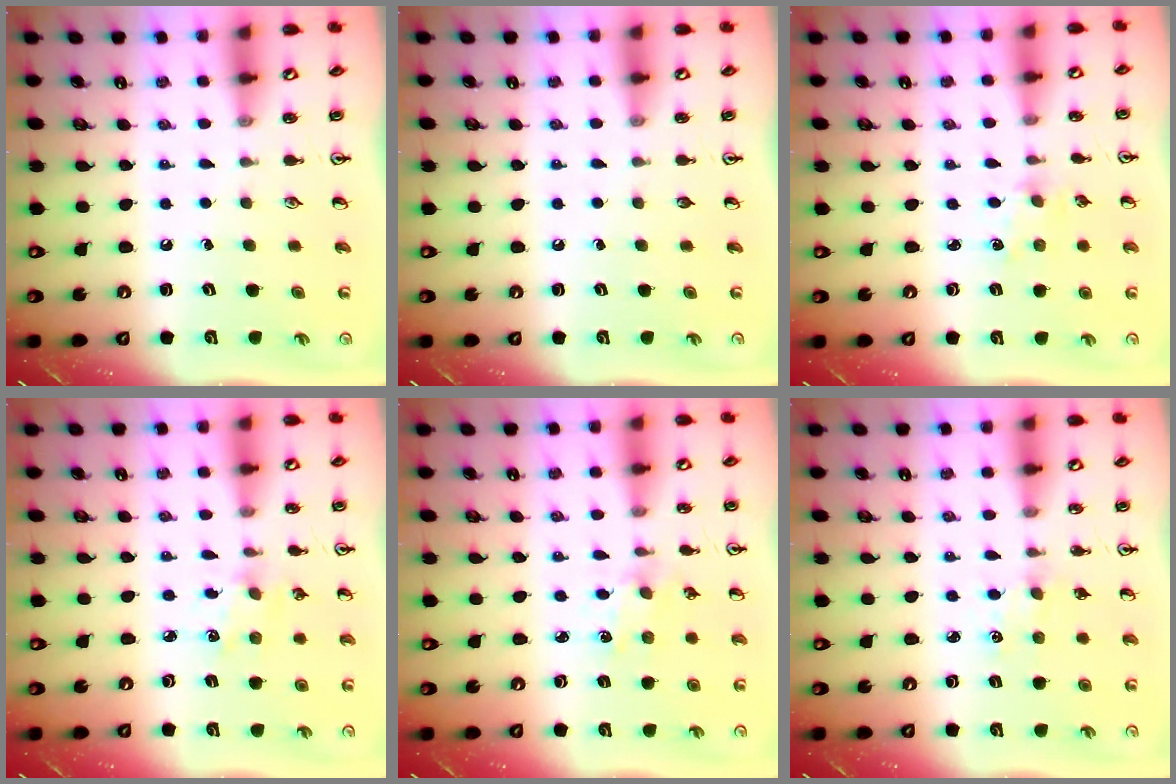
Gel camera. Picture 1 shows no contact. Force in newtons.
{"total": 0.0}
{"total": 1.9, "press": 1.8, "slide": 0.4}
{"total": 2.0, "press": 2.0, "slide": 0.5}
{"total": 2.0, "press": 2.0, "slide": 0.4}
{"total": 1.2, "press": 1.2, "slide": 0.2}